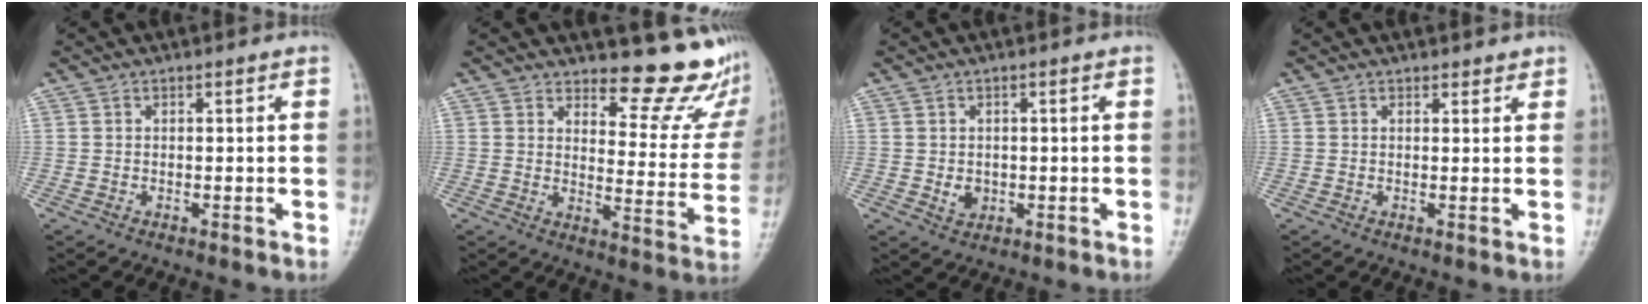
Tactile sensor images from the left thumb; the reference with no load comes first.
{"total": 12.6, "force": [11.1, 3.7, 4.9], "torque": [-0.023, -0.116, 0.134]}
{"total": 2.6, "force": [-0.2, 2.2, 1.5], "torque": [-0.013, 0.000, 0.003]}
{"total": 1.3, "force": [1.1, 0.6, 0.2], "torque": [0.007, -0.007, 0.011]}